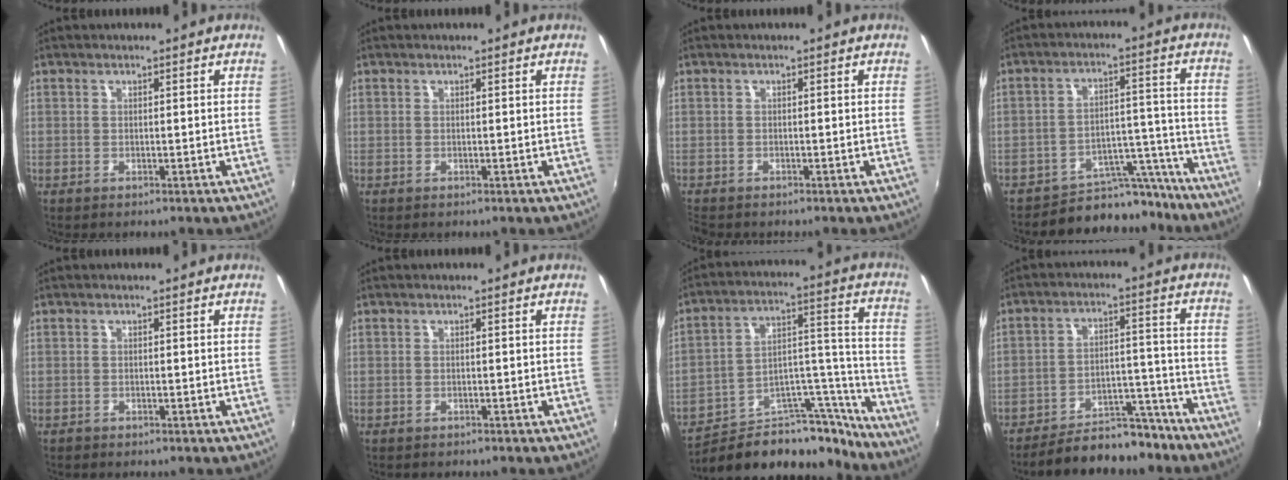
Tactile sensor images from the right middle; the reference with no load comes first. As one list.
[{"total": 0.0}, {"total": 2.0, "force": [-1.8, 0.6, 0.5], "torque": [-0.015, -0.012, -0.032]}, {"total": 10.4, "force": [-9.4, 4.2, 0.9], "torque": [-0.001, 0.045, -0.128]}, {"total": 0.6, "force": [-0.5, 0.3, 0.0], "torque": [-0.002, -0.001, -0.010]}, {"total": 1.1, "force": [-1.0, 0.4, 0.1], "torque": [-0.005, -0.009, -0.013]}, {"total": 20.3, "force": [-17.3, 7.5, 7.4], "torque": [-0.097, 0.051, -0.255]}, {"total": 14.7, "force": [-13.0, 5.1, 4.8], "torque": [-0.097, 0.021, -0.175]}]